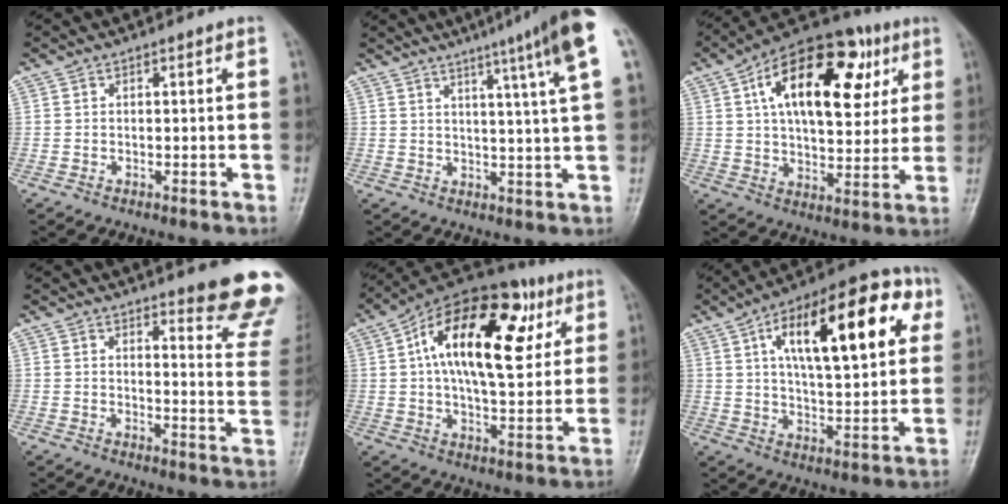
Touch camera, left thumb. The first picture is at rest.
{"total": 13.0, "force": [7.1, -0.8, 10.9], "torque": [-0.154, -0.014, 0.082]}
{"total": 23.1, "force": [8.2, 11.9, 18.0], "torque": [-0.246, 0.006, 0.121]}
{"total": 14.1, "force": [11.4, 2.4, 8.1], "torque": [-0.059, -0.091, 0.120]}
{"total": 23.7, "force": [7.2, 11.6, 19.4], "torque": [-0.285, 0.011, 0.102]}
{"total": 23.5, "force": [8.1, 9.5, 20.0], "torque": [-0.275, 0.008, 0.115]}